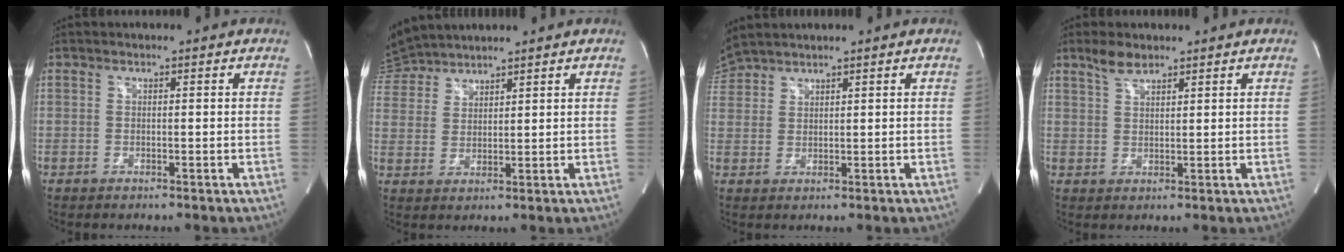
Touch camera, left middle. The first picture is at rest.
{"total": 7.5, "force": [7.3, 1.2, 1.1], "torque": [-0.038, 0.026, 0.151]}
{"total": 4.0, "force": [4.0, 0.1, 0.5], "torque": [-0.027, 0.023, 0.089]}
{"total": 3.4, "force": [2.7, 1.1, 1.7], "torque": [-0.040, 0.006, 0.054]}